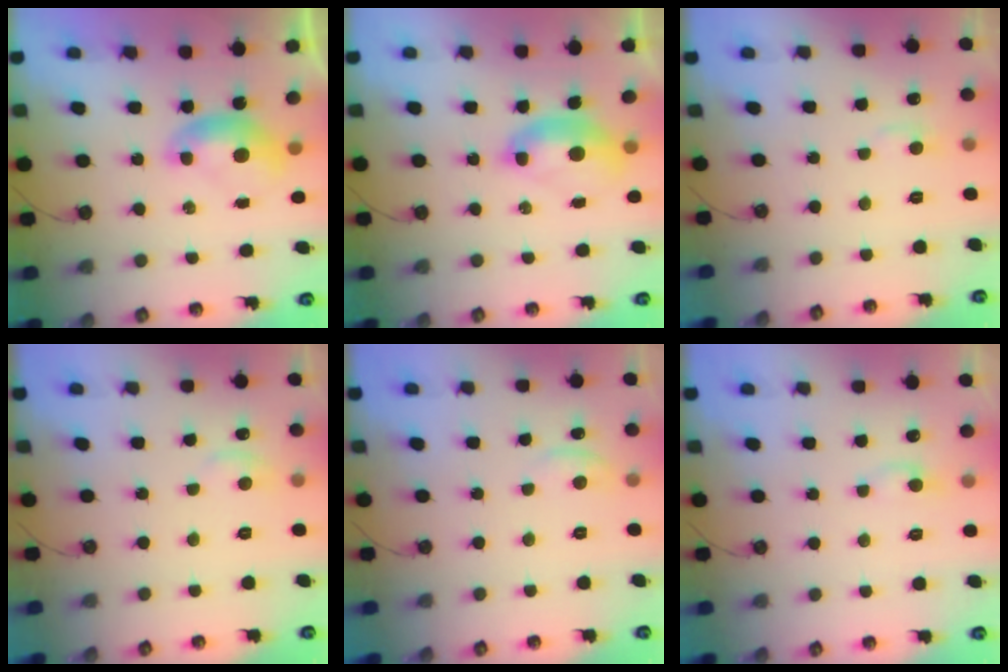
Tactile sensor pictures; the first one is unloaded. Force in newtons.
{"total": 2.6, "press": 2.5, "slide": 0.5}
{"total": 1.5, "press": 1.3, "slide": 0.8}
{"total": 0.9, "press": 0.1, "slide": 0.9}
{"total": 0.6, "press": 0.0, "slide": 0.6}
{"total": 0.0}